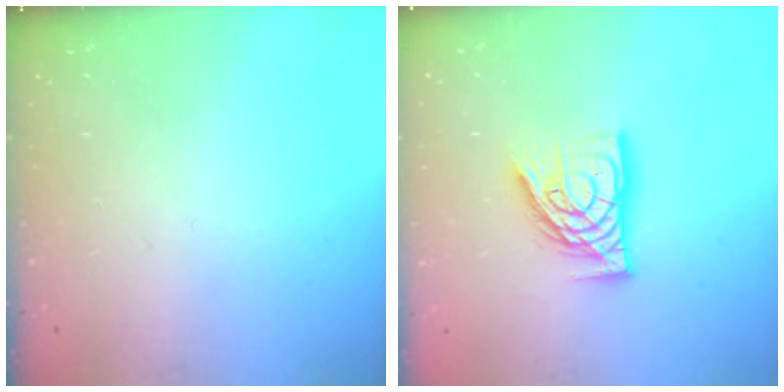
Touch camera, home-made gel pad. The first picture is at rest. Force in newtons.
{"total": 12.9, "press": 12.8, "slide": 1.4}